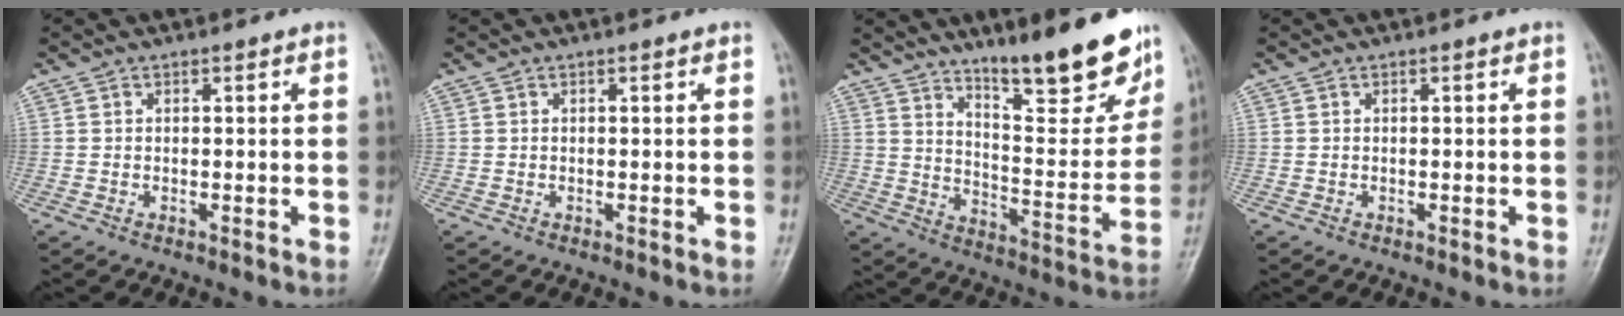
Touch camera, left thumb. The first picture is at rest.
{"total": 0.0}
{"total": 18.6, "force": [13.7, 4.3, 11.7], "torque": [-0.125, -0.095, 0.215]}
{"total": 0.0}